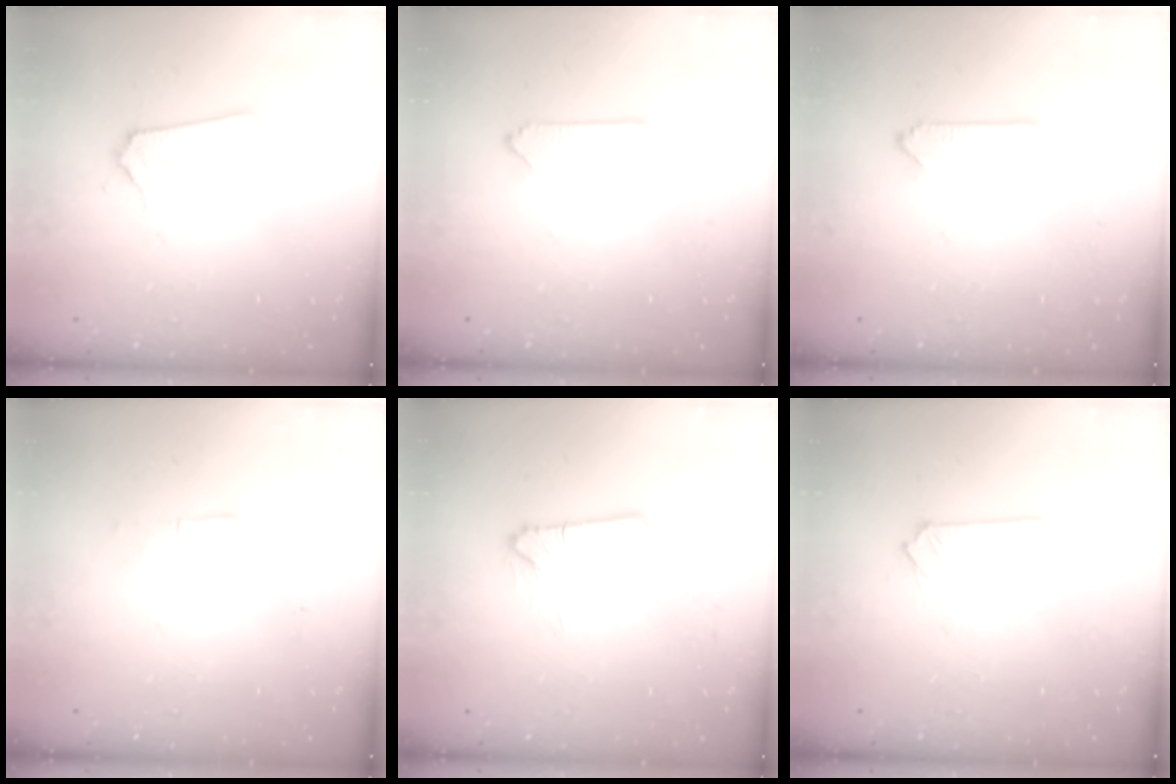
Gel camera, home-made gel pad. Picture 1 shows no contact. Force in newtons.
{"total": 0.0}
{"total": 0.0}
{"total": 0.7, "press": 0.7, "slide": 0.2}
{"total": 2.3, "press": 2.3, "slide": 0.2}
{"total": 0.0}